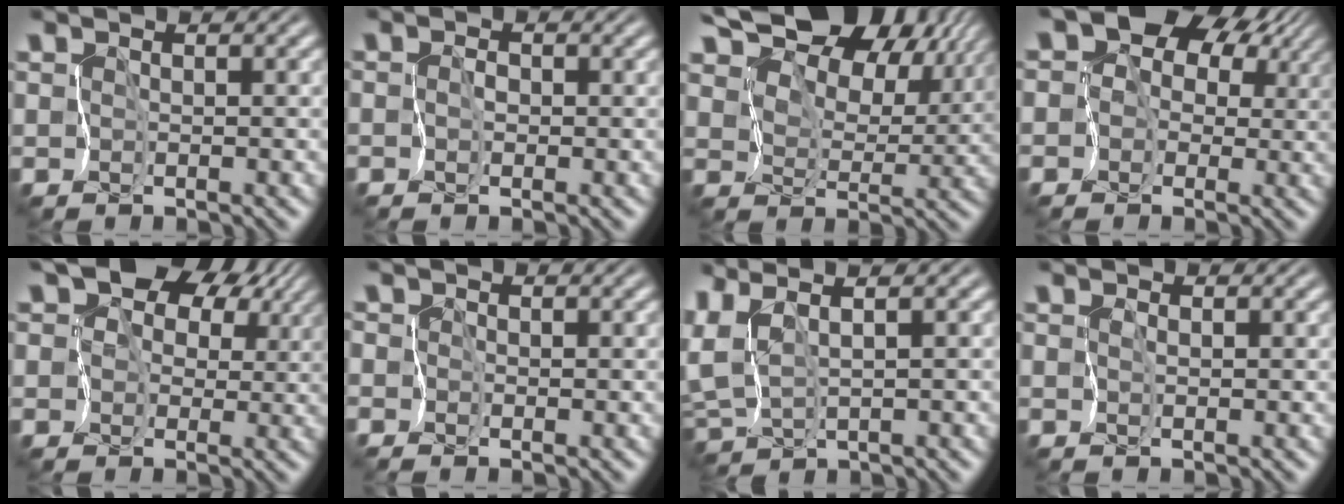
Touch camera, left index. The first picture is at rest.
{"total": 0.7, "force": [-0.3, 0.6, 0.3], "torque": [0.011, 0.002, -0.006]}
{"total": 14.4, "force": [9.1, 8.1, 7.8], "torque": [-0.162, 0.048, 0.143]}
{"total": 11.6, "force": [4.3, 9.1, 5.7], "torque": [-0.103, 0.036, 0.033]}
{"total": 11.8, "force": [5.5, 8.4, 6.2], "torque": [-0.120, 0.042, 0.064]}
{"total": 2.2, "force": [0.4, 2.0, 0.8], "torque": [0.005, 0.022, -0.028]}
{"total": 3.8, "force": [0.2, 1.0, 3.7], "torque": [-0.082, 0.000, 0.008]}
{"total": 0.0}